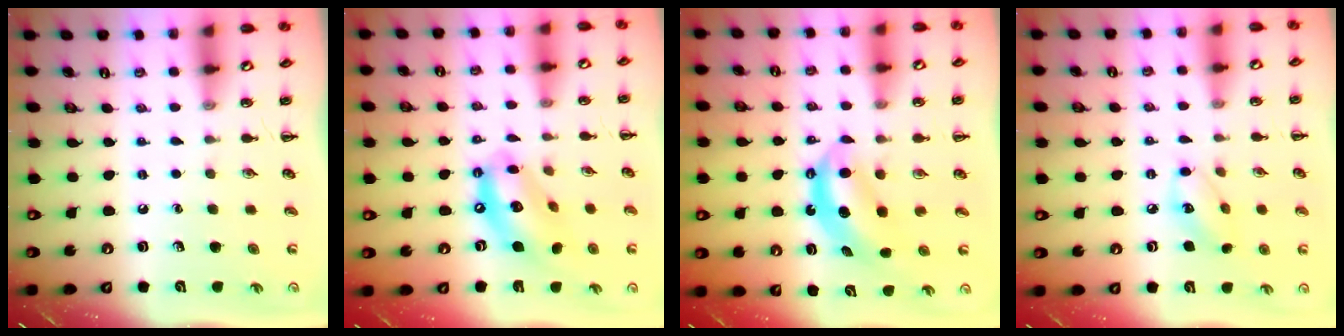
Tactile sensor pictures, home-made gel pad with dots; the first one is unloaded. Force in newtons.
{"total": 14.0, "press": 13.6, "slide": 3.5}
{"total": 6.5, "press": 6.5, "slide": 0.5}
{"total": 7.4, "press": 7.4, "slide": 0.6}